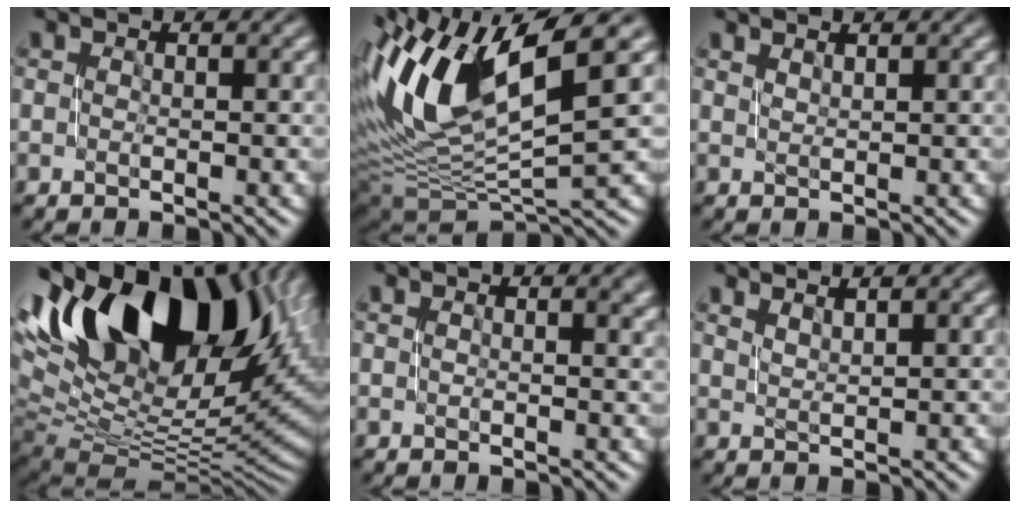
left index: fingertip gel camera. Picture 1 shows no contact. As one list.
[{"total": 12.4, "force": [4.3, 4.9, 10.5], "torque": [-0.219, 0.015, 0.080]}, {"total": 1.3, "force": [1.2, 0.2, 0.2], "torque": [0.004, 0.000, 0.014]}, {"total": 18.6, "force": [7.7, 9.3, 14.2], "torque": [-0.240, 0.027, 0.147]}, {"total": 1.7, "force": [0.6, 0.8, 1.4], "torque": [-0.007, 0.003, 0.006]}, {"total": 1.8, "force": [1.8, 0.2, 0.5], "torque": [0.002, 0.005, 0.021]}]